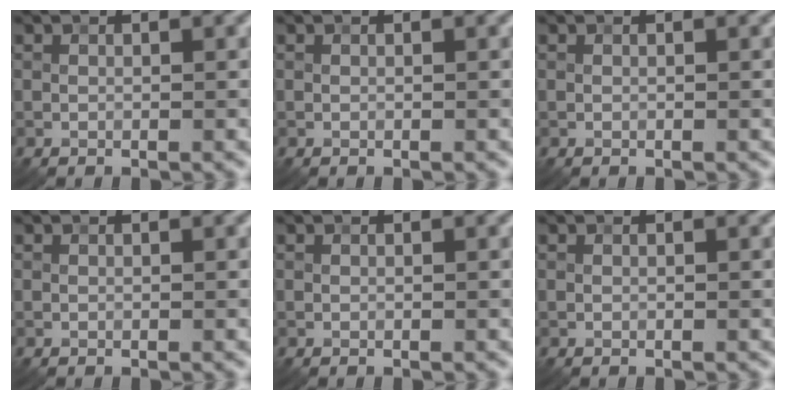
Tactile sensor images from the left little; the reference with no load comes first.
{"total": 0.0}
{"total": 0.0}
{"total": 0.0}
{"total": 0.0}
{"total": 0.0}